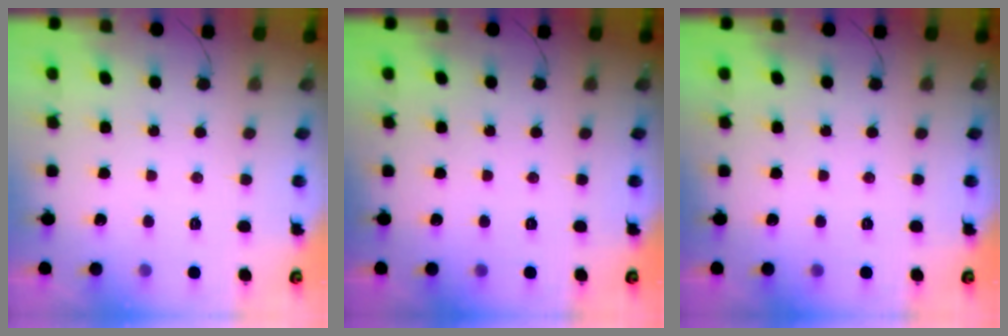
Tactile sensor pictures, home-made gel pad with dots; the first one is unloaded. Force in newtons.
{"total": 0.0}
{"total": 0.0}